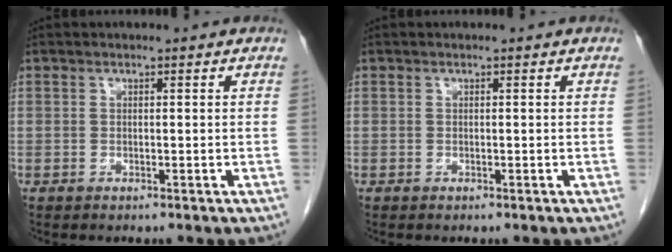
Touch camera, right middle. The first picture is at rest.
{"total": 0.0}